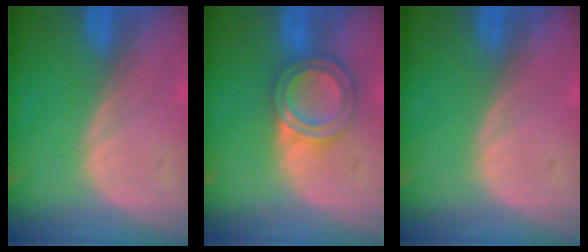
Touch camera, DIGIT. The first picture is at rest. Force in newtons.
{"total": 6.1, "press": 5.5, "slide": 2.8}
{"total": 0.0}